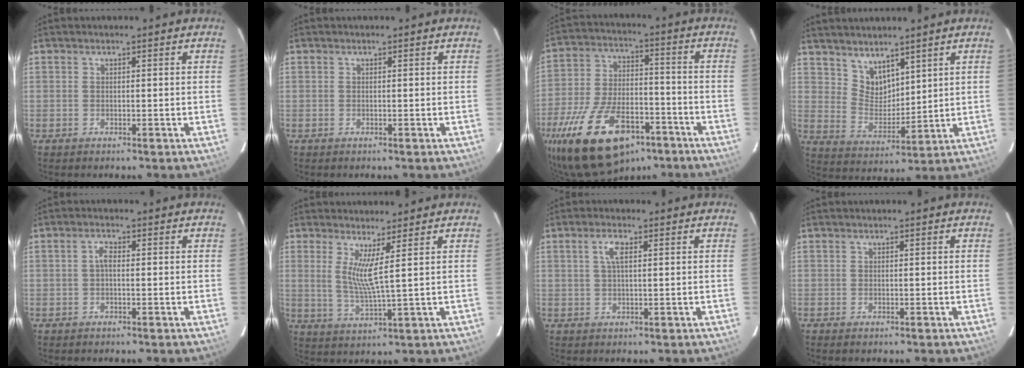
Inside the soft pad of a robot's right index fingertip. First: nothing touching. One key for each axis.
{"total": 0.0}
{"total": 24.3, "fx": -15.0, "fy": 11.9, "fz": 14.9, "tx": -0.307, "ty": -0.018, "tz": -0.238}
{"total": 7.2, "fx": 5.5, "fy": 3.8, "fz": 2.5, "tx": -0.036, "ty": 0.001, "tz": 0.115}
{"total": 1.7, "fx": -0.2, "fy": 0.8, "fz": 1.5, "tx": -0.031, "ty": 0.008, "tz": -0.005}
{"total": 5.1, "fx": 2.1, "fy": -0.7, "fz": 4.5, "tx": -0.088, "ty": -0.021, "tz": 0.038}
{"total": 3.0, "fx": 0.9, "fy": 1.0, "fz": 2.6, "tx": -0.054, "ty": 0.006, "tz": 0.018}
{"total": 0.5, "fx": -0.4, "fy": 0.3, "fz": 0.2, "tx": -0.005, "ty": -0.002, "tz": -0.007}